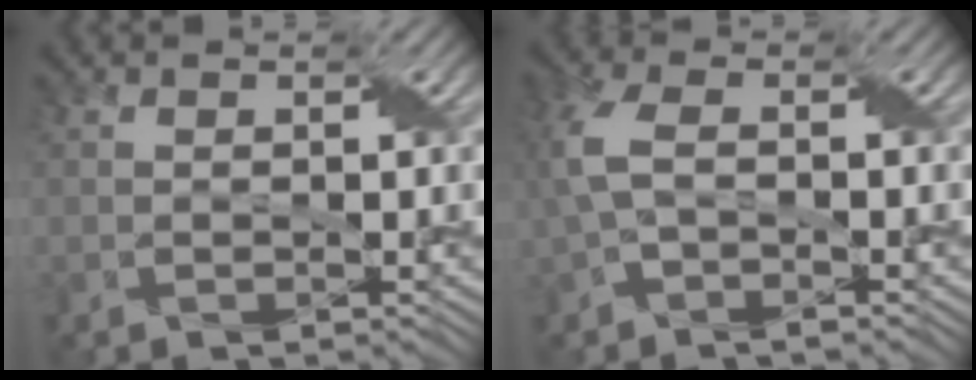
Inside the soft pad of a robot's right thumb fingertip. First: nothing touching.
{"total": 4.6, "force": [0.0, 2.5, 3.9], "torque": [-0.109, 0.004, -0.003]}